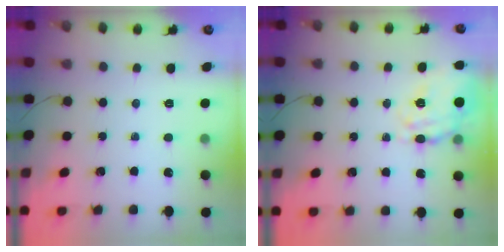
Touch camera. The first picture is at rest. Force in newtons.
{"total": 11.4, "press": 11.1, "slide": 2.6}